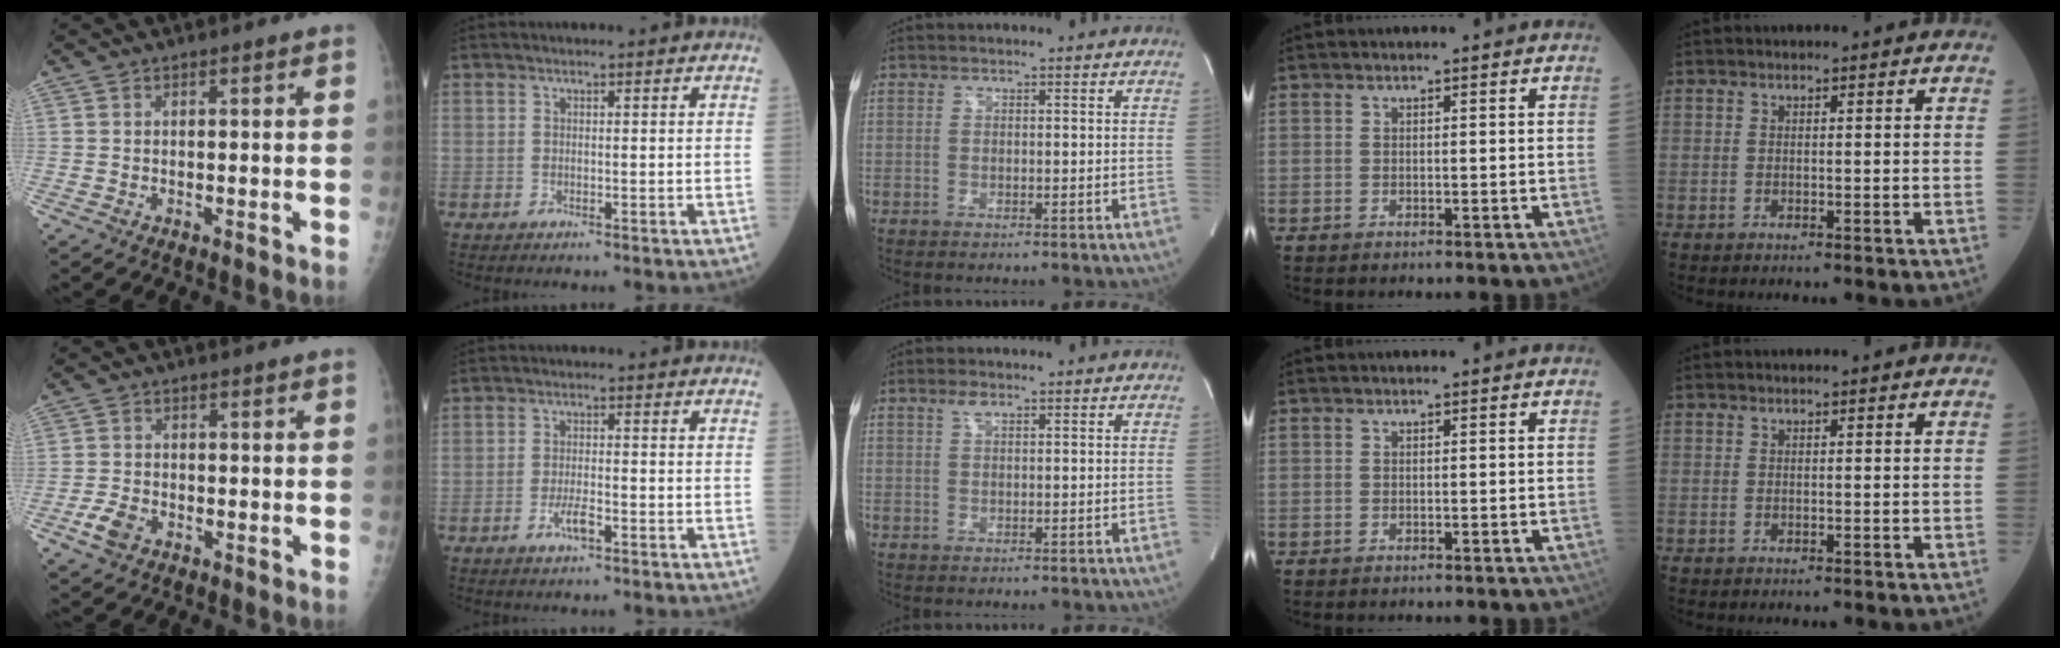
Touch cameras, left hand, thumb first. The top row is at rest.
{"thumb": {"total": 3.6, "force": [-1.8, 2.3, 2.1], "torque": [-0.044, 0.004, -0.033]}, "index": {"total": 2.9, "force": [-1.5, 0.6, 2.4], "torque": [-0.049, -0.001, -0.028]}, "middle": {"total": 1.4, "force": [0.9, 0.4, 1.0], "torque": [-0.023, 0.006, 0.017]}}